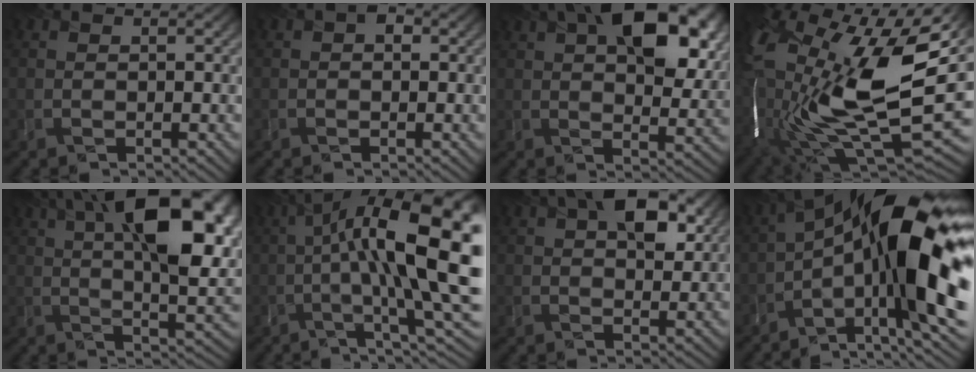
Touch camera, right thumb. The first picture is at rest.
{"total": 1.3, "force": [0.0, 1.0, 0.8], "torque": [-0.004, -0.002, -0.001]}
{"total": 16.9, "force": [7.3, 8.5, 12.7], "torque": [-0.178, 0.023, 0.093]}
{"total": 20.5, "force": [2.7, 11.5, 16.7], "torque": [-0.367, -0.077, 0.076]}
{"total": 18.9, "force": [6.6, 7.3, 16.1], "torque": [-0.228, 0.031, 0.094]}
{"total": 18.5, "force": [0.7, 5.7, 17.6], "torque": [-0.269, 0.019, 0.019]}
{"total": 9.0, "force": [3.8, 4.5, 6.8], "torque": [-0.106, 0.015, 0.060]}
{"total": 18.1, "force": [-2.0, 6.7, 16.7], "torque": [-0.248, 0.019, -0.046]}